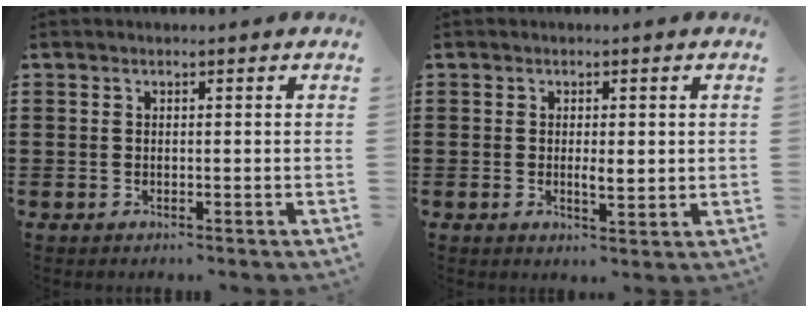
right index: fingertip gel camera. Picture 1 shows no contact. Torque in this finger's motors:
{"motor_torque": [-0.04, 0.22, 0.08, 0.00]}